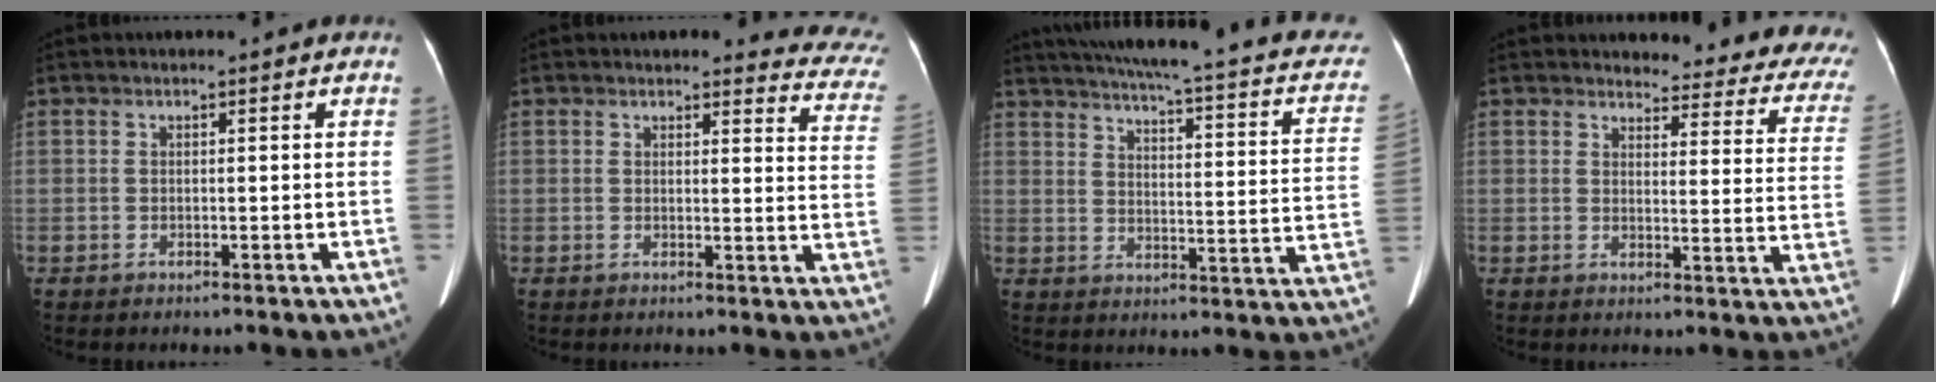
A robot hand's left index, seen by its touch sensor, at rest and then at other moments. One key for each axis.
{"total": 11.0, "fx": 10.5, "fy": 2.1, "fz": 2.5, "tx": 0.015, "ty": -0.061, "tz": 0.073}
{"total": 24.9, "fx": 19.3, "fy": 4.8, "fz": 14.9, "tx": -0.214, "ty": -0.006, "tz": 0.222}
{"total": 16.1, "fx": 14.9, "fy": 3.7, "fz": 5.1, "tx": -0.023, "ty": -0.072, "tz": 0.132}